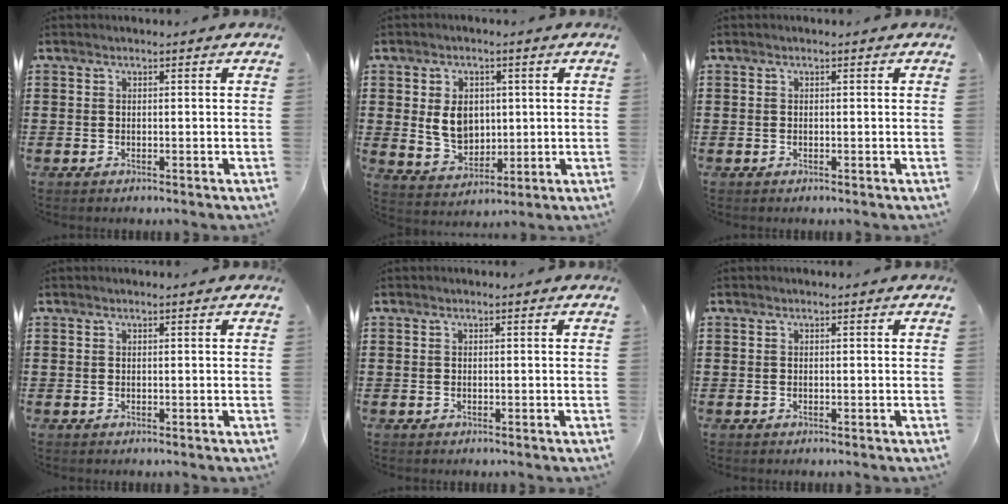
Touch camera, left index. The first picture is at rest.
{"total": 6.3, "force": [0.9, 4.9, 3.8], "torque": [-0.071, 0.007, 0.014]}
{"total": 0.0}
{"total": 0.0}
{"total": 0.0}
{"total": 0.0}